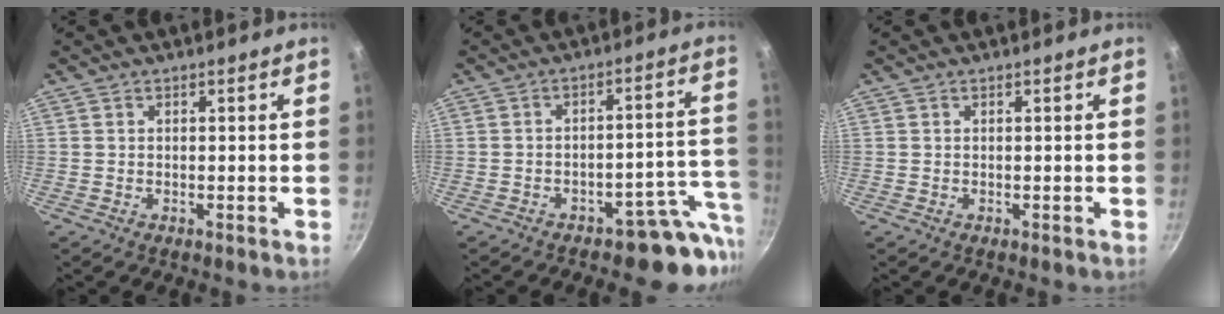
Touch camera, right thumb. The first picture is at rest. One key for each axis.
{"total": 8.8, "fx": -6.1, "fy": 4.2, "fz": 4.8, "tx": 0.000, "ty": 0.069, "tz": -0.082}
{"total": 0.0}